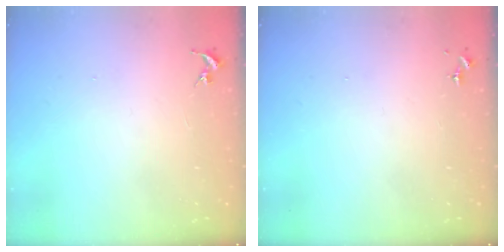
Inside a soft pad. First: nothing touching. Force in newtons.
{"total": 0.0}